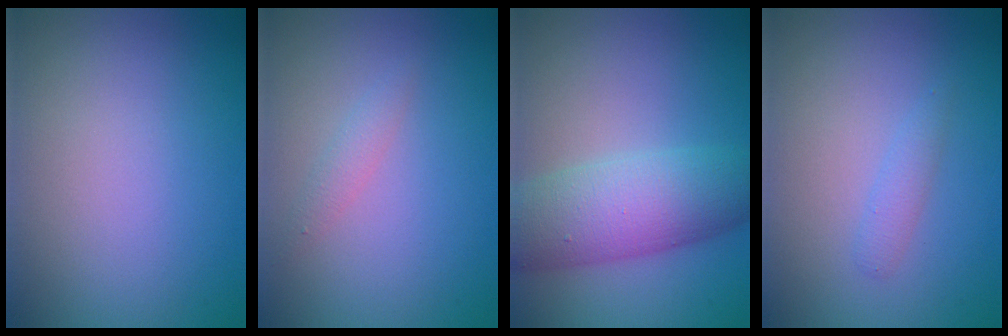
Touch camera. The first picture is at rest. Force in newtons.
{"total": 1.1, "press": 1.1, "slide": 0.1}
{"total": 7.1, "press": 7.1, "slide": 0.1}
{"total": 1.1, "press": 1.1, "slide": 0.1}